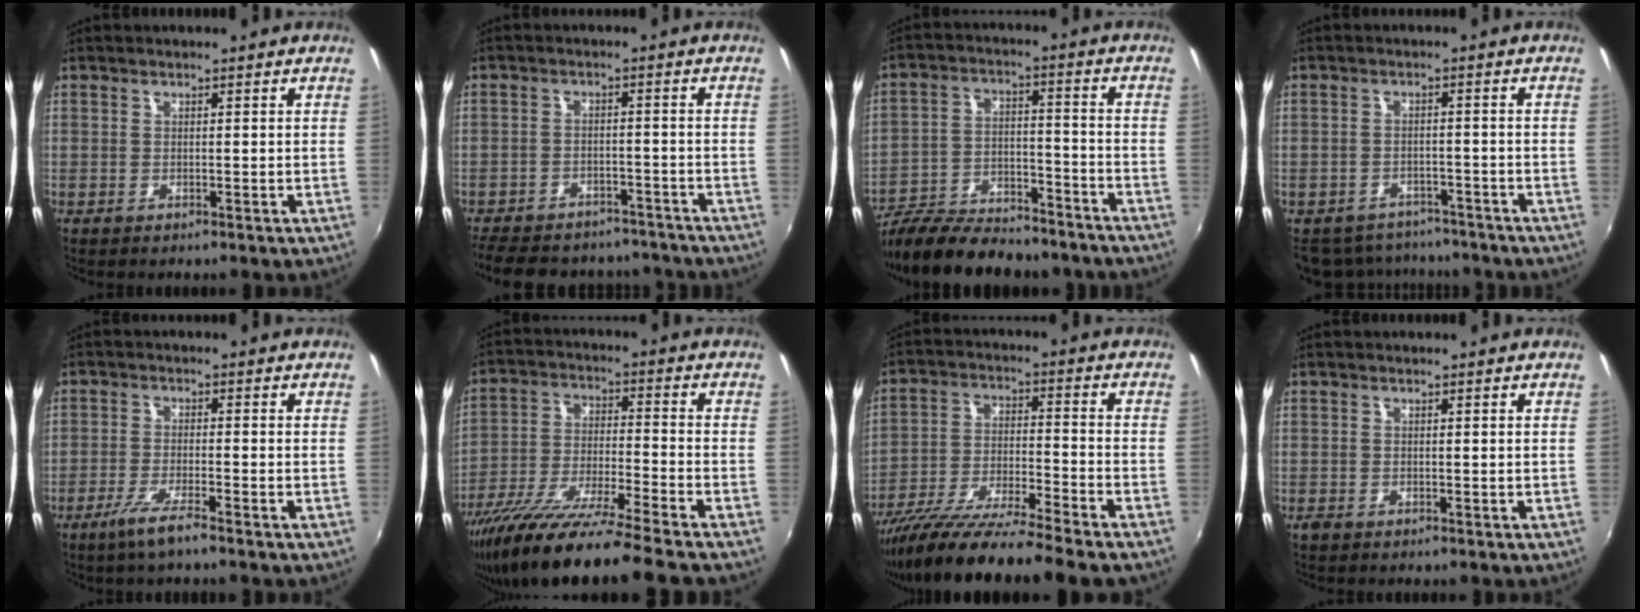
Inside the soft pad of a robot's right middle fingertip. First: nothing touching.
{"total": 19.4, "force": [-16.3, 7.8, 6.9], "torque": [-0.168, 0.011, -0.218]}
{"total": 21.3, "force": [-17.6, 6.4, 10.2], "torque": [-0.196, -0.021, -0.269]}
{"total": 12.8, "force": [-10.9, 5.6, 3.6], "torque": [-0.093, 0.008, -0.152]}
{"total": 5.2, "force": [-3.7, 0.0, 3.6], "torque": [-0.086, -0.010, -0.074]}
{"total": 19.1, "force": [-15.8, -0.7, 10.7], "torque": [-0.201, -0.050, -0.278]}
{"total": 17.3, "force": [-14.5, -0.6, 9.3], "torque": [-0.180, -0.045, -0.253]}
{"total": 0.8, "force": [-0.6, 0.4, 0.3], "torque": [-0.006, -0.003, -0.013]}